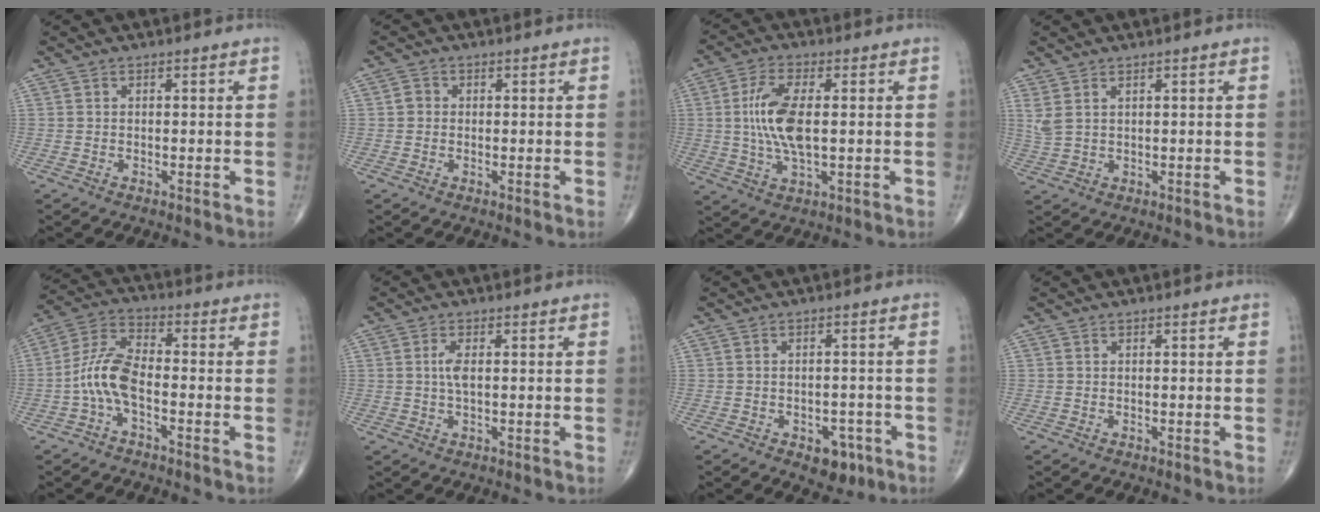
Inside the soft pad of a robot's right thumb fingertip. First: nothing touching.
{"total": 1.6, "force": [0.0, 1.5, 0.6], "torque": [-0.003, 0.004, -0.001]}
{"total": 10.4, "force": [0.7, 4.2, 9.5], "torque": [-0.203, -0.002, 0.015]}
{"total": 3.1, "force": [1.5, 1.2, 2.3], "torque": [-0.063, 0.003, 0.041]}
{"total": 8.6, "force": [-2.4, 3.9, 7.3], "torque": [-0.156, 0.036, -0.054]}
{"total": 2.6, "force": [0.3, 0.9, 2.5], "torque": [-0.058, 0.002, 0.007]}
{"total": 5.4, "force": [-2.7, 3.5, 3.2], "torque": [-0.016, 0.017, -0.030]}
{"total": 0.0}